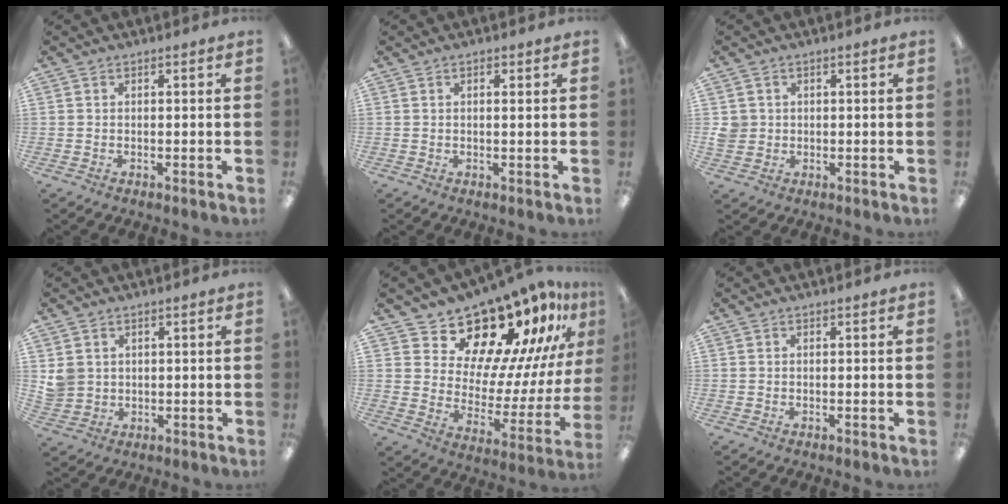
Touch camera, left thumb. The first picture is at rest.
{"total": 1.1, "force": [0.5, 0.2, 1.0], "torque": [-0.014, -0.004, 0.006]}
{"total": 3.2, "force": [0.4, 3.0, 0.7], "torque": [-0.019, 0.006, 0.008]}
{"total": 3.8, "force": [1.4, 3.4, 0.5], "torque": [-0.012, 0.004, 0.027]}
{"total": 18.6, "force": [16.3, 6.7, 5.9], "torque": [-0.089, -0.143, 0.280]}
{"total": 0.0}